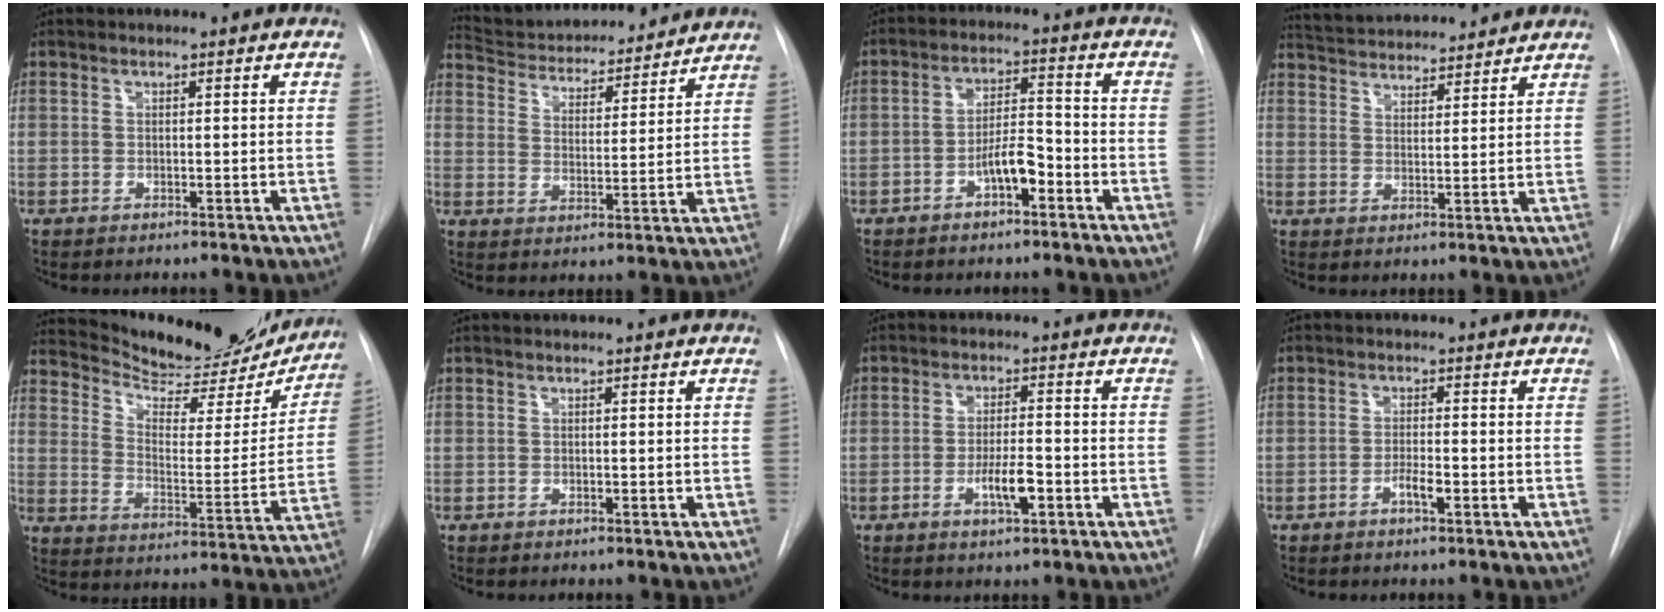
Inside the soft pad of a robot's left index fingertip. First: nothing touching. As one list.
[{"total": 16.4, "force": [15.4, 3.6, 4.6], "torque": [-0.075, 0.009, 0.224]}, {"total": 6.1, "force": [-4.4, 1.4, 4.0], "torque": [-0.074, 0.013, -0.070]}, {"total": 12.6, "force": [11.8, 2.3, 3.7], "torque": [-0.059, 0.028, 0.178]}, {"total": 21.1, "force": [19.5, 4.9, 6.3], "torque": [-0.092, -0.048, 0.261]}, {"total": 0.0}, {"total": 5.3, "force": [-3.4, 0.7, 3.9], "torque": [-0.071, -0.005, -0.053]}, {"total": 3.7, "force": [-2.9, 0.1, 2.2], "torque": [-0.040, -0.004, -0.048]}]